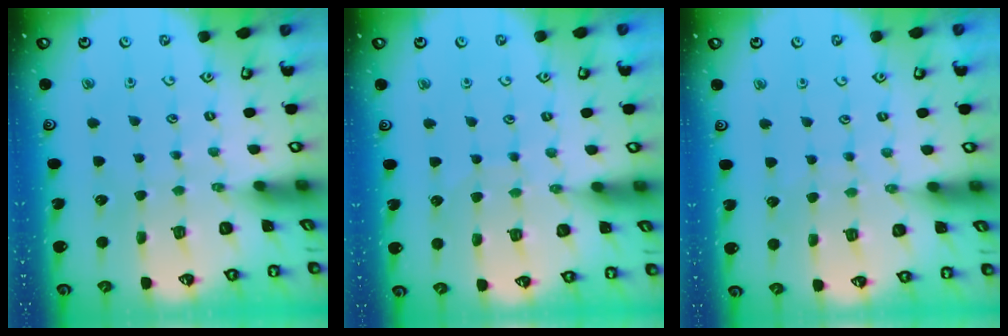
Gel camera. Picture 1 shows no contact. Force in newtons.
{"total": 5.6, "press": 5.6, "slide": 0.3}
{"total": 3.9, "press": 3.8, "slide": 0.4}